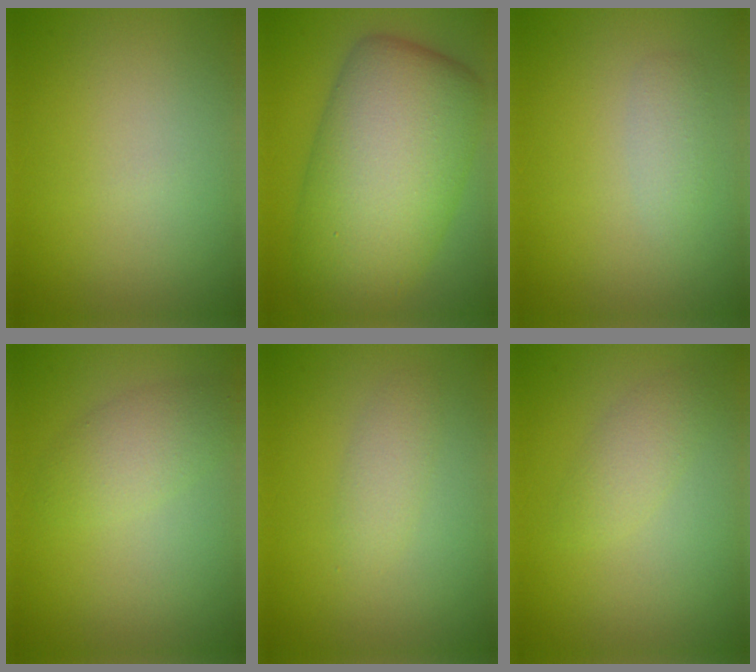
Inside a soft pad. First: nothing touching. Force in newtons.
{"total": 12.4, "press": 12.4, "slide": 0.4}
{"total": 1.3, "press": 1.3, "slide": 0.1}
{"total": 2.7, "press": 2.7, "slide": 0.0}
{"total": 1.6, "press": 1.6, "slide": 0.0}
{"total": 1.9, "press": 1.9, "slide": 0.0}